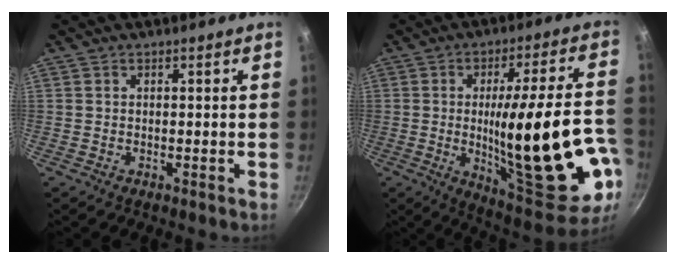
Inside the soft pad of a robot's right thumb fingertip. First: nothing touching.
{"total": 27.7, "force": [-5.4, 7.5, 26.1], "torque": [-0.362, 0.003, -0.055]}